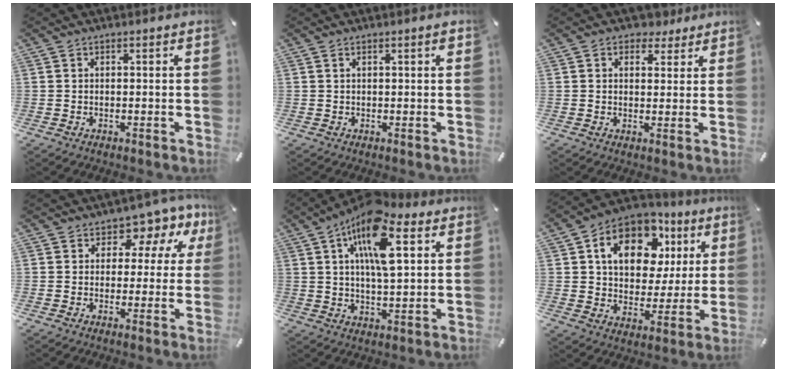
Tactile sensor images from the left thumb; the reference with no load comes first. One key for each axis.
{"total": 1.0, "fx": 0.4, "fy": 0.1, "fz": 0.9, "tx": -0.019, "ty": 0.000, "tz": 0.007}
{"total": 4.4, "fx": 2.7, "fy": 3.2, "fz": 1.6, "tx": -0.009, "ty": -0.008, "tz": 0.042}
{"total": 8.0, "fx": 3.7, "fy": 5.5, "fz": 4.5, "tx": -0.058, "ty": -0.026, "tz": 0.060}
{"total": 15.4, "fx": 6.9, "fy": 6.4, "fz": 12.2, "tx": -0.232, "ty": -0.012, "tz": 0.114}
{"total": 15.8, "fx": 6.9, "fy": 10.9, "fz": 9.1, "tx": -0.152, "ty": -0.021, "tz": 0.123}